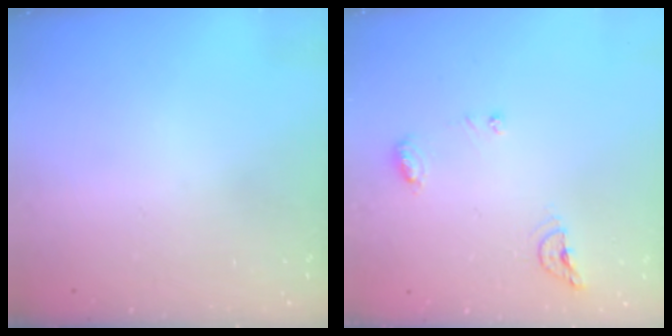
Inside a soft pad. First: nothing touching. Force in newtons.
{"total": 7.4, "press": 7.4, "slide": 0.5}